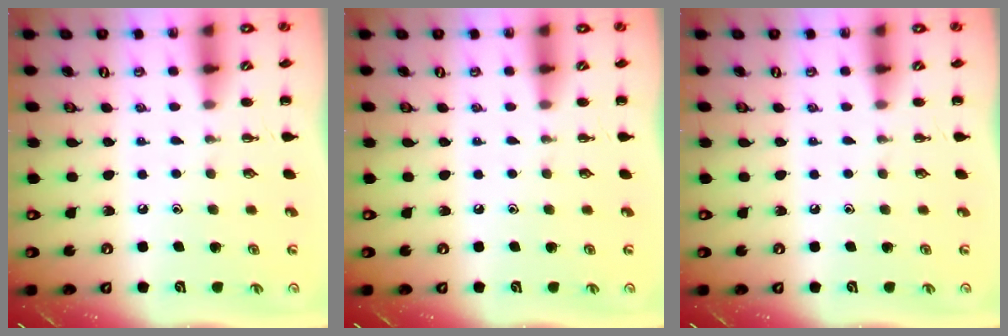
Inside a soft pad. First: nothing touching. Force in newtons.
{"total": 0.0}
{"total": 0.0}